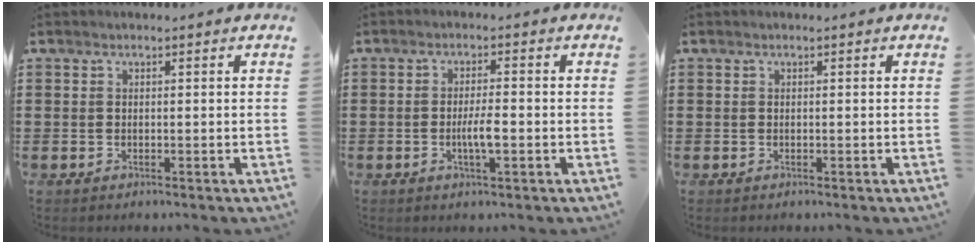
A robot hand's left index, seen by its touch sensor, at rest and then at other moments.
{"total": 3.7, "force": [-0.7, 0.8, 3.6], "torque": [-0.062, 0.001, -0.013]}
{"total": 0.0}